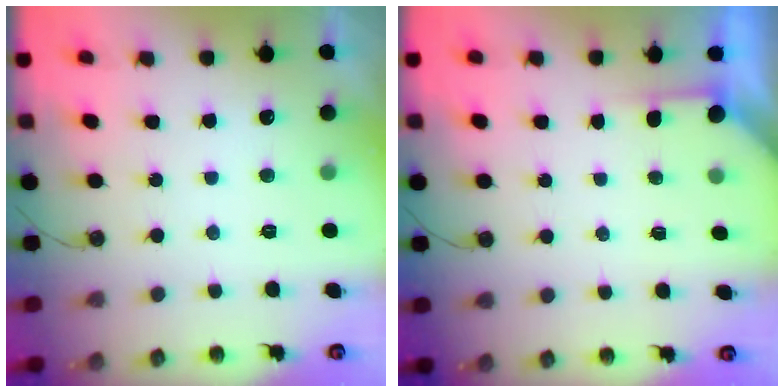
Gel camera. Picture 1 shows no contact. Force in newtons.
{"total": 1.6, "press": 1.6, "slide": 0.3}